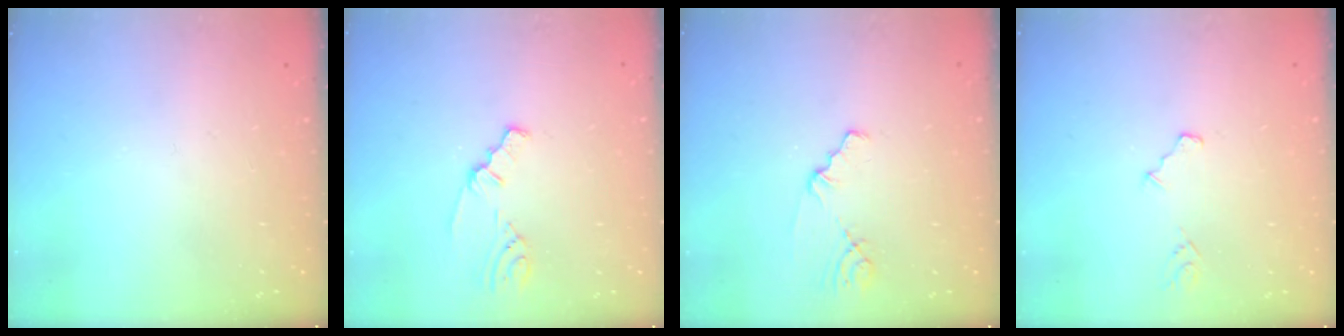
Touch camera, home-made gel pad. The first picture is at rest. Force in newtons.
{"total": 1.6, "press": 1.5, "slide": 0.4}
{"total": 1.1, "press": 1.1, "slide": 0.2}
{"total": 4.1, "press": 4.1, "slide": 0.4}